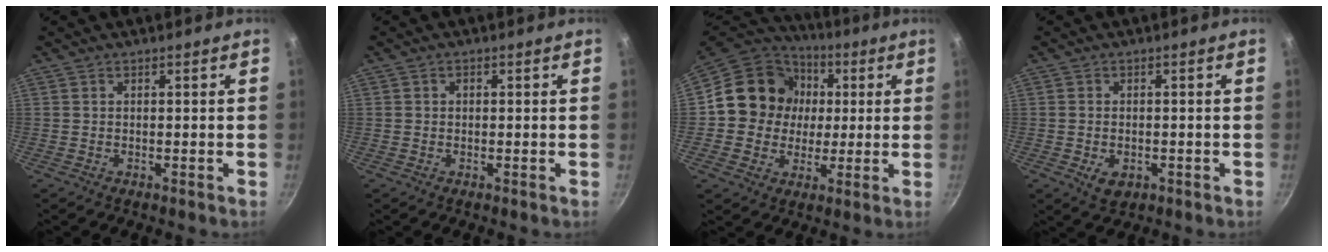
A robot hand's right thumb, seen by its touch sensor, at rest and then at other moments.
{"total": 0.8, "force": [0.0, 0.7, 0.3], "torque": [-0.004, 0.004, 0.000]}
{"total": 15.4, "force": [1.8, 14.0, 6.0], "torque": [-0.075, 0.016, 0.019]}
{"total": 3.8, "force": [-1.2, 2.6, 2.6], "torque": [-0.039, 0.000, -0.014]}